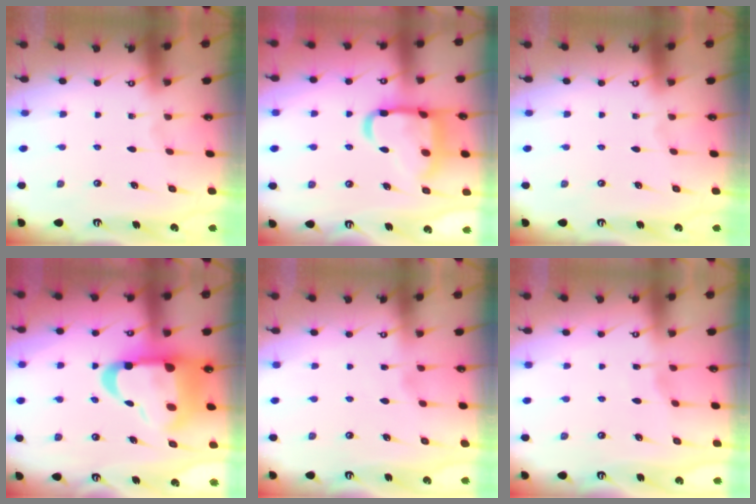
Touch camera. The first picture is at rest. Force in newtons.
{"total": 18.5, "press": 18.5, "slide": 1.7}
{"total": 0.0}
{"total": 20.7, "press": 20.6, "slide": 2.4}
{"total": 2.0, "press": 2.0, "slide": 0.1}
{"total": 2.6, "press": 2.6, "slide": 0.3}